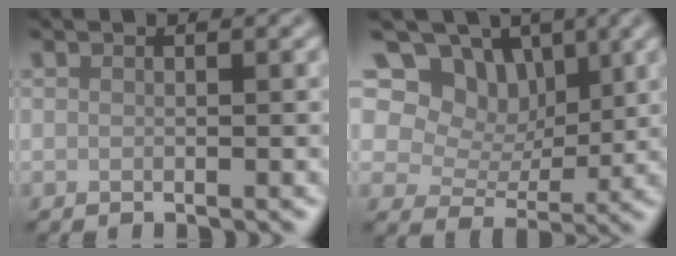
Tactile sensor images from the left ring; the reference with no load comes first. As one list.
[{"total": 7.7, "force": [4.3, 5.2, 3.7], "torque": [-0.060, -0.002, 0.056]}]